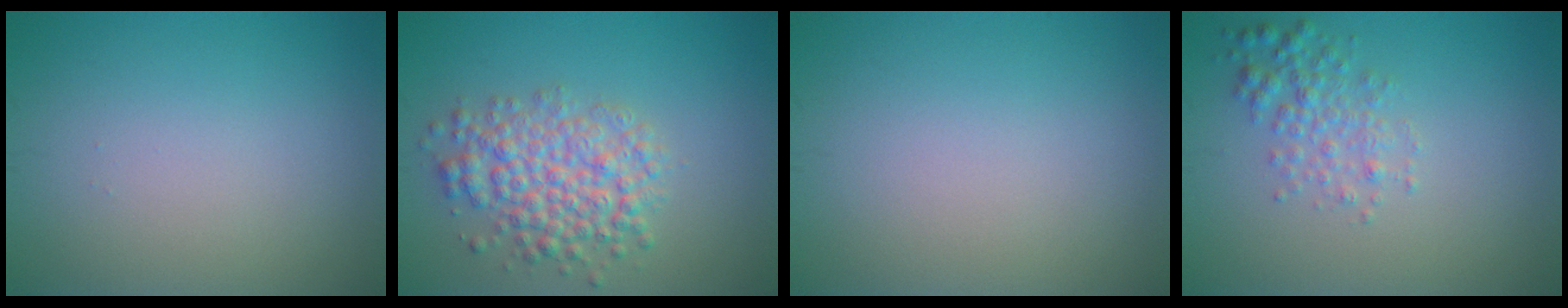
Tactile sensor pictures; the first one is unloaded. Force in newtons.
{"total": 4.9, "press": 4.9, "slide": 0.1}
{"total": 0.0}
{"total": 2.4, "press": 2.4, "slide": 0.1}